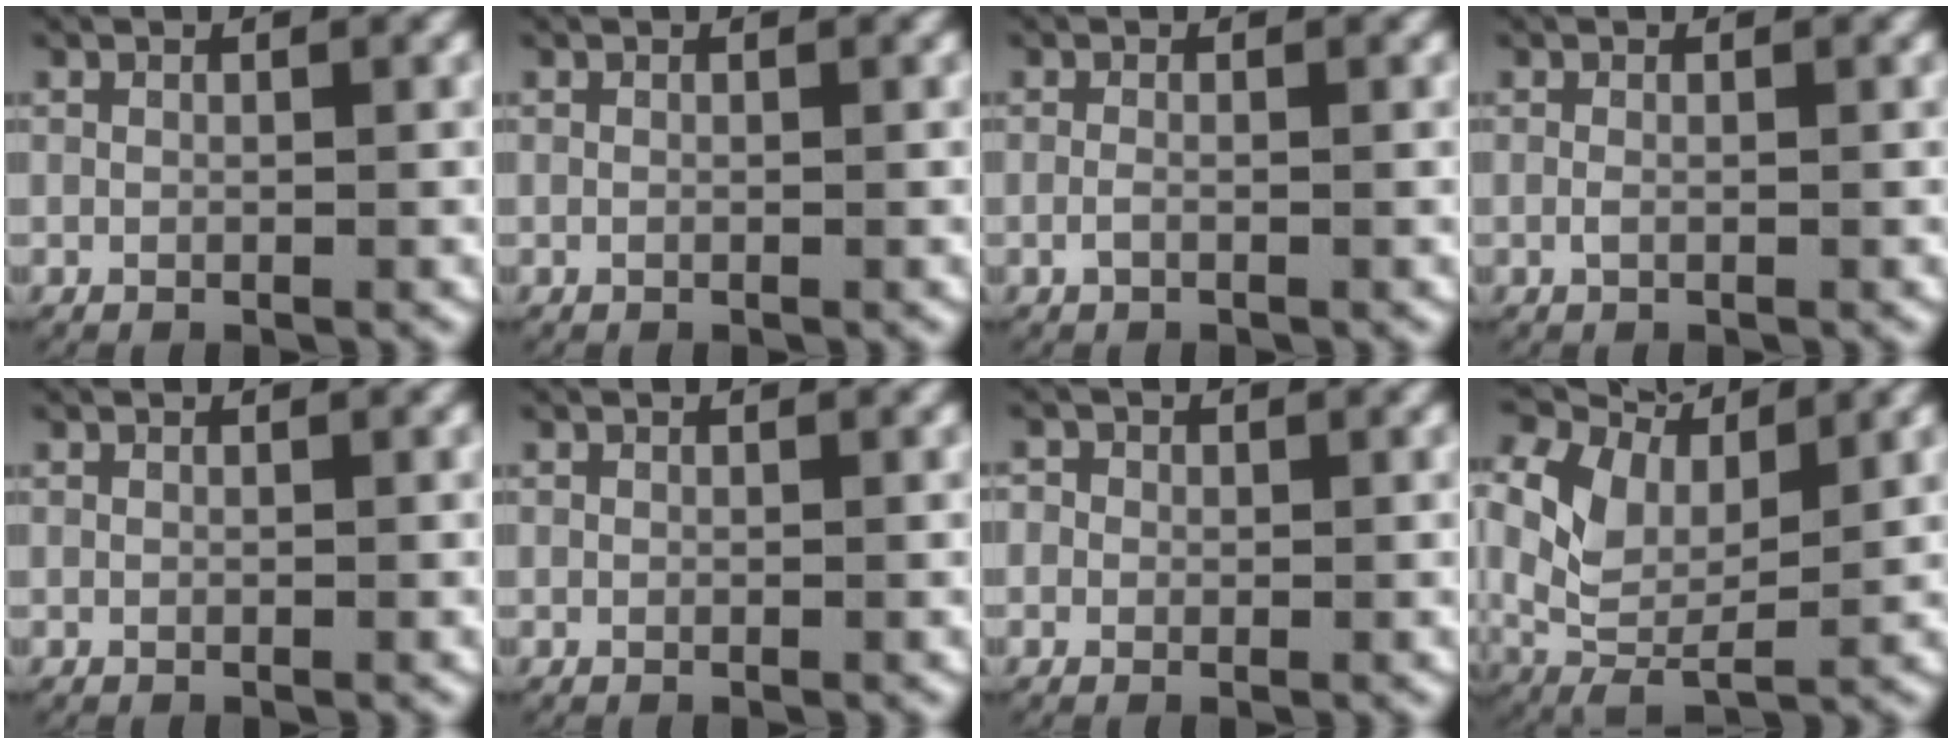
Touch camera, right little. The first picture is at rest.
{"total": 0.0}
{"total": 0.7, "force": [-0.4, 0.2, 0.5], "torque": [-0.020, -0.007, -0.005]}
{"total": 0.5, "force": [-0.1, 0.1, 0.5], "torque": [-0.016, -0.006, 0.000]}
{"total": 0.0}
{"total": 0.0}
{"total": 1.7, "force": [0.1, 1.7, 0.3], "torque": [-0.008, 0.003, -0.005]}
{"total": 8.6, "force": [2.0, 6.2, 5.6], "torque": [-0.136, -0.014, 0.036]}